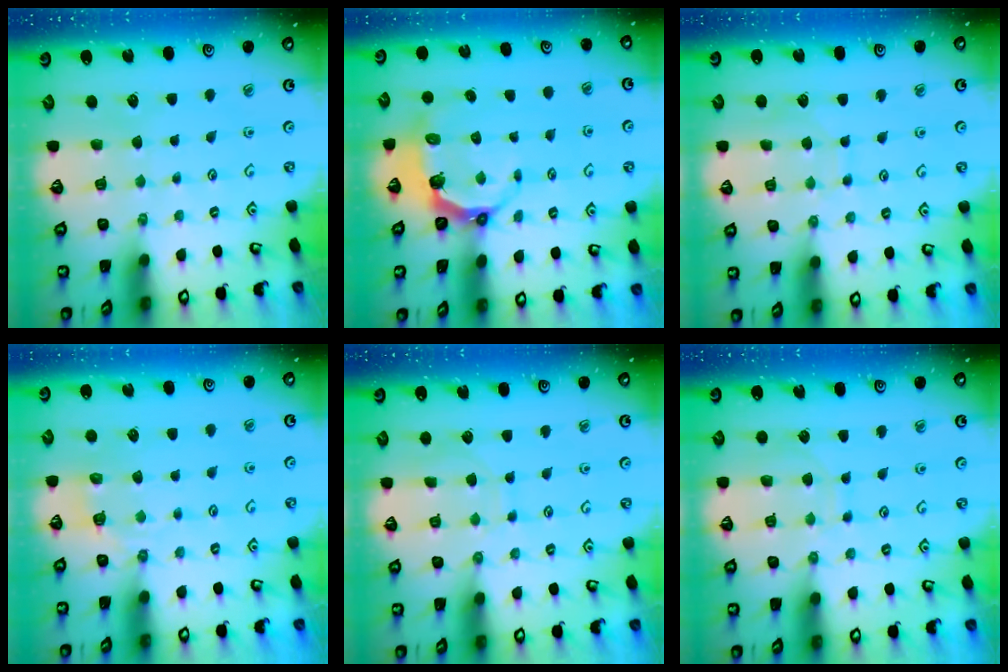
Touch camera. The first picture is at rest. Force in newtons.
{"total": 4.7, "press": 3.4, "slide": 3.2}
{"total": 5.8, "press": 5.8, "slide": 0.4}
{"total": 3.9, "press": 3.6, "slide": 1.5}
{"total": 5.0, "press": 4.9, "slide": 0.5}
{"total": 8.1, "press": 8.1, "slide": 0.7}